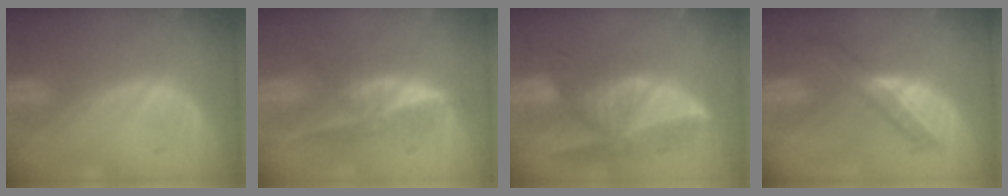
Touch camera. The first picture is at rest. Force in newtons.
{"total": 5.9, "press": 5.6, "slide": 2.0}
{"total": 8.0, "press": 7.7, "slide": 2.3}
{"total": 5.9, "press": 5.1, "slide": 2.8}